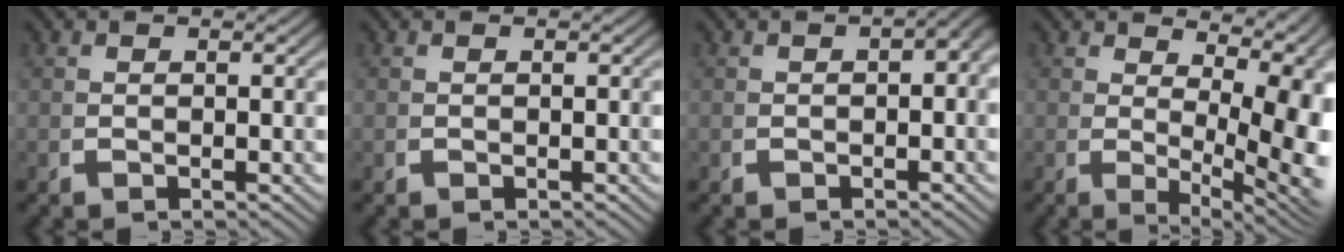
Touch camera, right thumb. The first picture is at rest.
{"total": 0.0}
{"total": 2.3, "force": [-0.2, 1.2, 2.0], "torque": [-0.017, 0.005, -0.005]}
{"total": 9.6, "force": [0.3, 4.9, 8.2], "torque": [-0.108, -0.038, 0.027]}